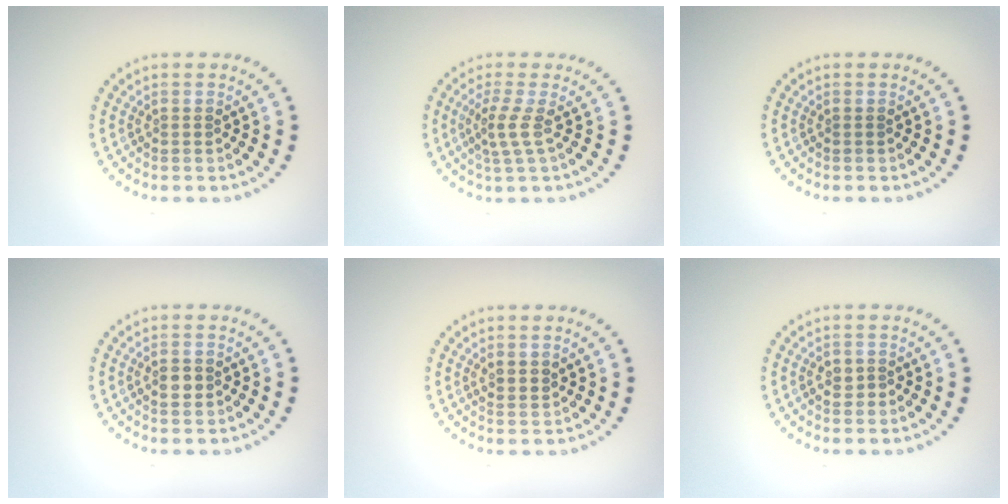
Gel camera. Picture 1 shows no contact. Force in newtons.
{"total": 2.1, "press": 1.6, "slide": 1.5}
{"total": 0.0}
{"total": 1.3, "press": 1.3, "slide": 0.2}
{"total": 1.4, "press": 1.2, "slide": 0.7}
{"total": 1.3, "press": 1.3, "slide": 0.4}